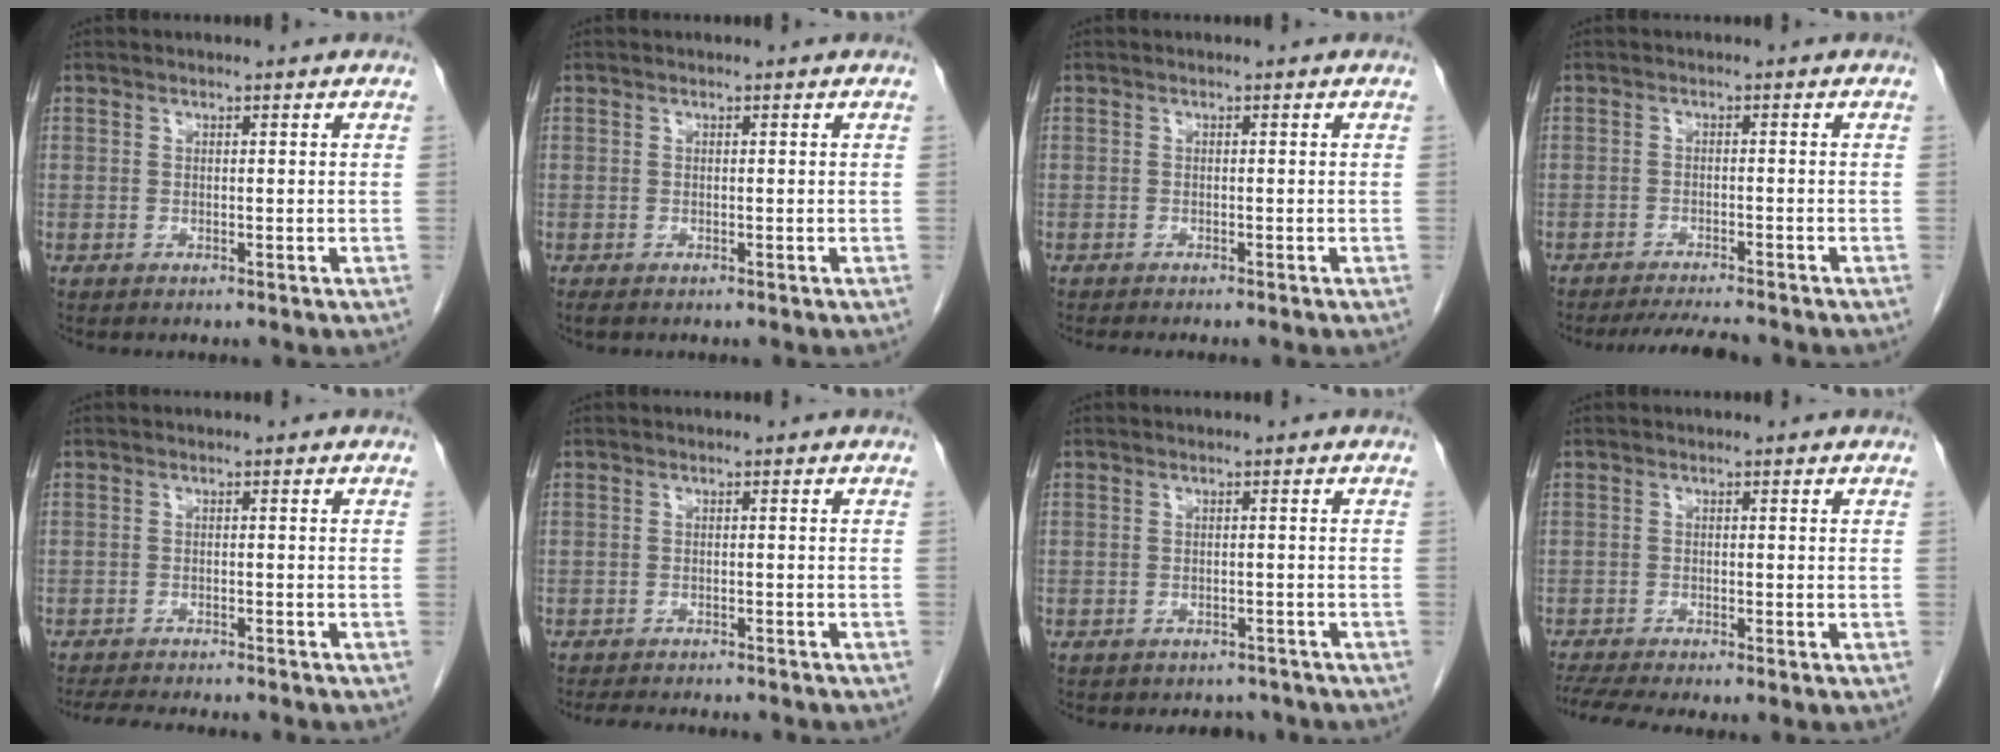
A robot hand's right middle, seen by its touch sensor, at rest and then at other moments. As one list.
[{"total": 1.0, "force": [-0.8, 0.4, 0.5], "torque": [-0.008, -0.002, -0.009]}, {"total": 3.1, "force": [-2.7, 0.2, 1.6], "torque": [-0.016, -0.003, -0.032]}, {"total": 5.7, "force": [-5.3, 0.2, 2.1], "torque": [-0.031, -0.015, -0.084]}, {"total": 10.4, "force": [-9.3, 1.5, 4.4], "torque": [-0.060, -0.014, -0.125]}, {"total": 10.1, "force": [-9.1, 2.0, 4.0], "torque": [-0.055, -0.008, -0.115]}, {"total": 4.6, "force": [-4.1, 2.0, 0.5], "torque": [-0.003, 0.007, -0.048]}, {"total": 5.5, "force": [-4.7, -0.2, 2.8], "torque": [-0.049, -0.009, -0.079]}]